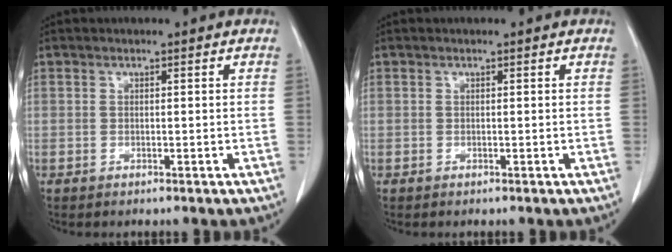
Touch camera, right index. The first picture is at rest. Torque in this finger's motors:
{"motor_torque": [0.00, 0.00, 0.00, 0.00]}